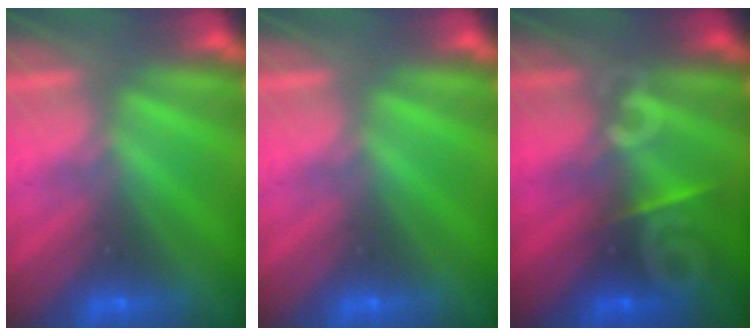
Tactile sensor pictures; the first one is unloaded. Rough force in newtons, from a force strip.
{"total": 0.0}
{"total": 8.3}